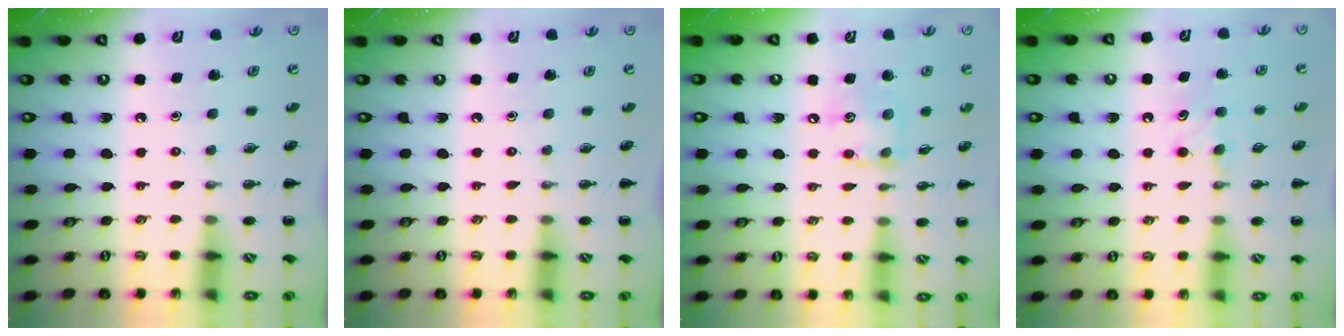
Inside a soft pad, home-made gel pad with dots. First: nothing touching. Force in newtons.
{"total": 0.0}
{"total": 8.9, "press": 8.9, "slide": 0.6}
{"total": 6.5, "press": 6.3, "slide": 1.7}